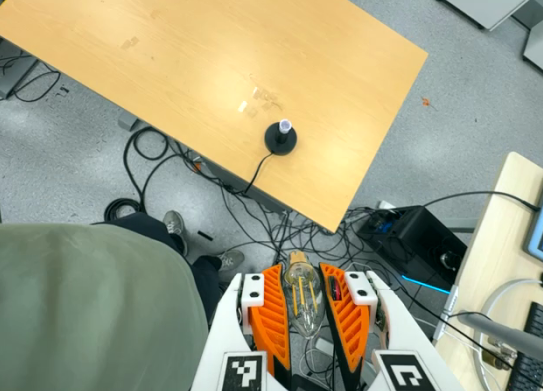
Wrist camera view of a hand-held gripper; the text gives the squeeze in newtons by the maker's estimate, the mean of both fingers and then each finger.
{"total": 19.7, "left": 21.0, "right": 18.4}